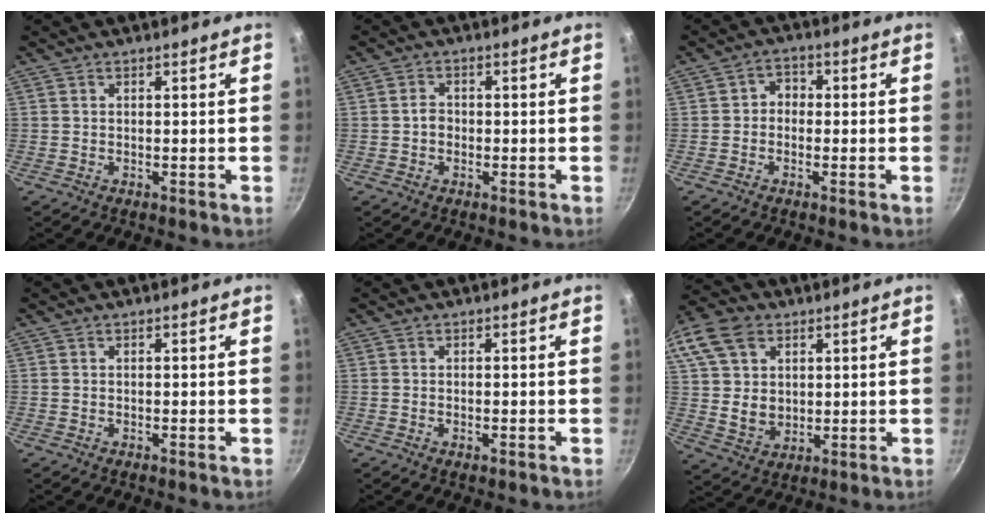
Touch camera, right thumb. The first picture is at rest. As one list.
[{"total": 2.2, "force": [-0.4, 1.8, 1.2], "torque": [-0.011, 0.011, -0.007]}, {"total": 3.1, "force": [-0.6, 2.7, 1.5], "torque": [-0.004, 0.013, -0.018]}, {"total": 0.0}, {"total": 1.0, "force": [-0.3, 0.4, 0.9], "torque": [-0.015, 0.000, -0.006]}, {"total": 20.0, "force": [7.6, 15.1, 10.7], "torque": [-0.240, 0.013, 0.147]}]